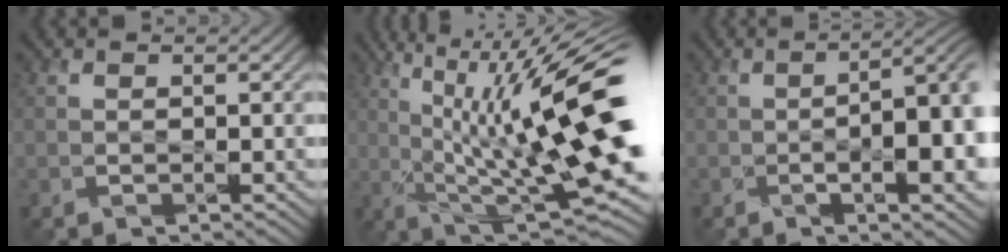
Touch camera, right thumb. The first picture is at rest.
{"total": 19.4, "force": [3.0, 4.7, 18.6], "torque": [-0.302, 0.029, 0.067]}
{"total": 10.1, "force": [-1.5, 3.2, 9.4], "torque": [-0.125, -0.003, -0.023]}